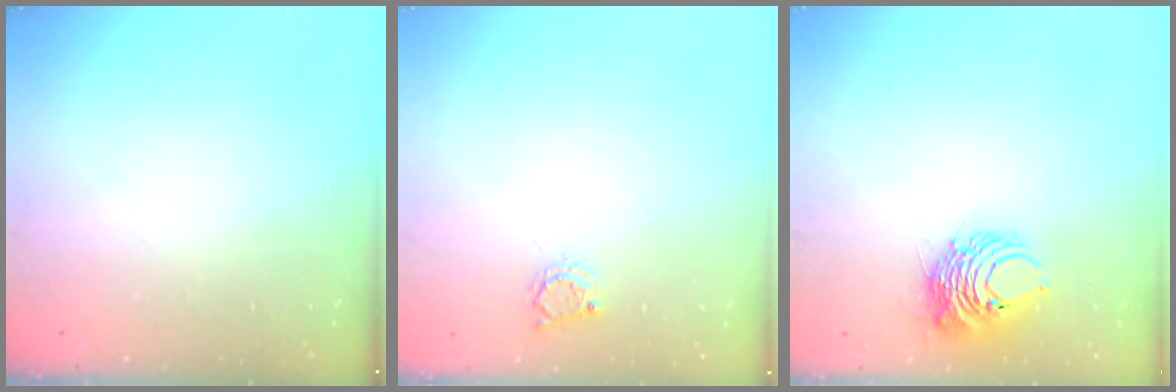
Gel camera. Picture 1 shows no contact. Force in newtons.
{"total": 2.8, "press": 2.8, "slide": 0.4}
{"total": 9.2, "press": 9.2, "slide": 0.6}